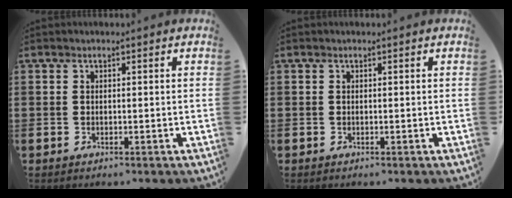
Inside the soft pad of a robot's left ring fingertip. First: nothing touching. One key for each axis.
{"total": 0.0}